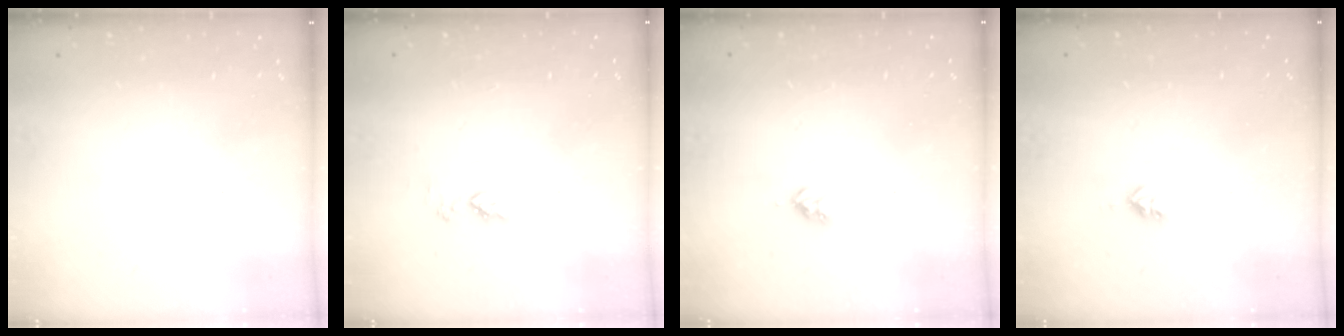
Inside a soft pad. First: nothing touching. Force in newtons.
{"total": 4.7, "press": 4.6, "slide": 0.6}
{"total": 2.9, "press": 2.9, "slide": 0.4}
{"total": 2.8, "press": 2.8, "slide": 0.3}